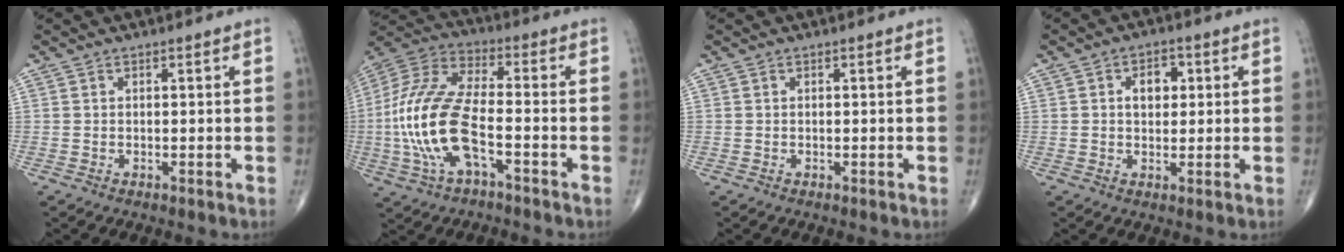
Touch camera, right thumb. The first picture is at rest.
{"total": 16.8, "force": [-4.2, 7.2, 14.6], "torque": [-0.320, 0.031, -0.081]}
{"total": 0.0}
{"total": 4.9, "force": [1.0, 3.4, 3.4], "torque": [-0.035, 0.005, 0.013]}